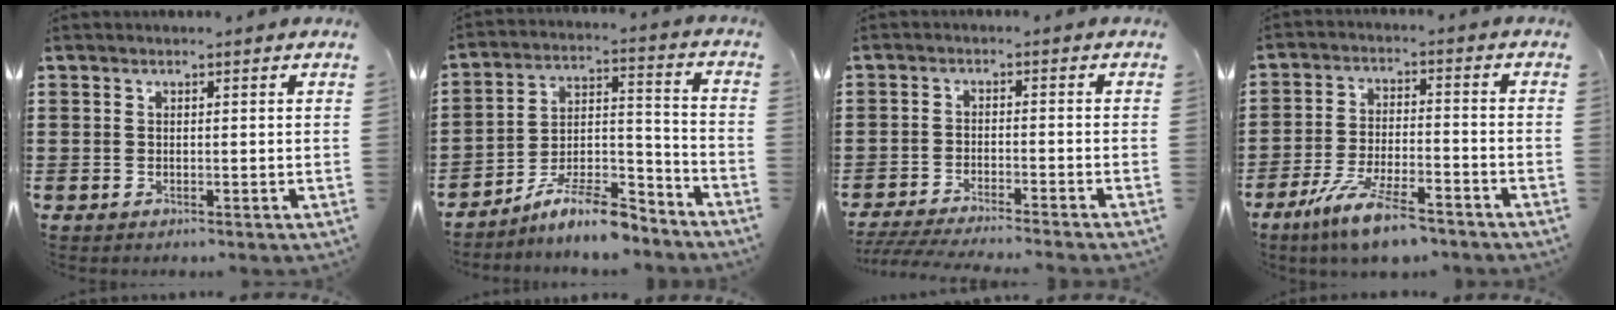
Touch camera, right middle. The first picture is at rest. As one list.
[{"total": 9.7, "force": [-8.5, 1.5, 4.5], "torque": [-0.068, 0.027, -0.159]}, {"total": 3.6, "force": [-3.5, -0.4, 1.0], "torque": [-0.022, -0.008, -0.072]}, {"total": 8.4, "force": [-6.4, 1.3, 5.2], "torque": [-0.118, -0.006, -0.125]}]